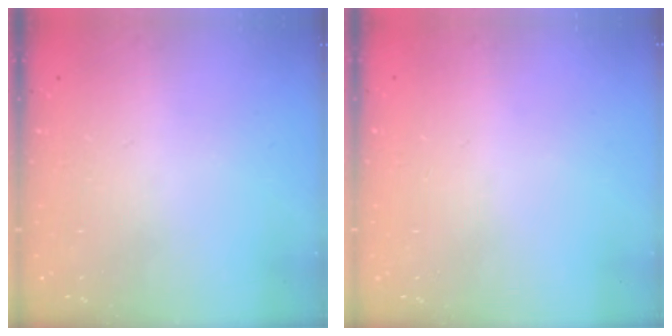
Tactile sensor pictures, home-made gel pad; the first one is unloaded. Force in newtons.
{"total": 0.6, "press": 0.6, "slide": 0.2}